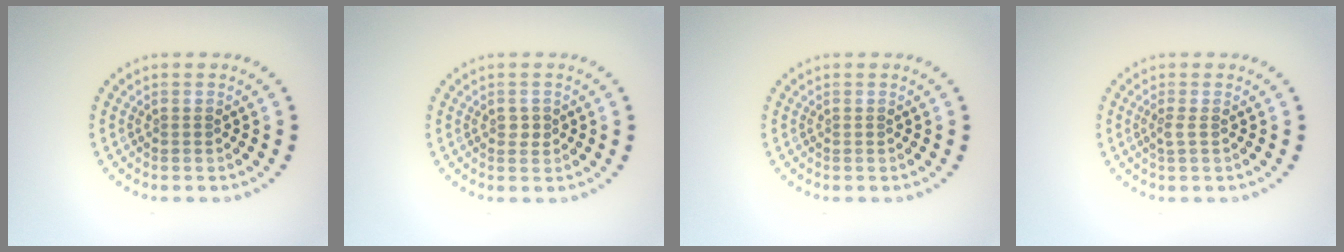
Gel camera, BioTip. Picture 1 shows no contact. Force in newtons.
{"total": 1.0, "press": 1.0, "slide": 0.1}
{"total": 0.0}
{"total": 0.9, "press": 0.7, "slide": 0.6}